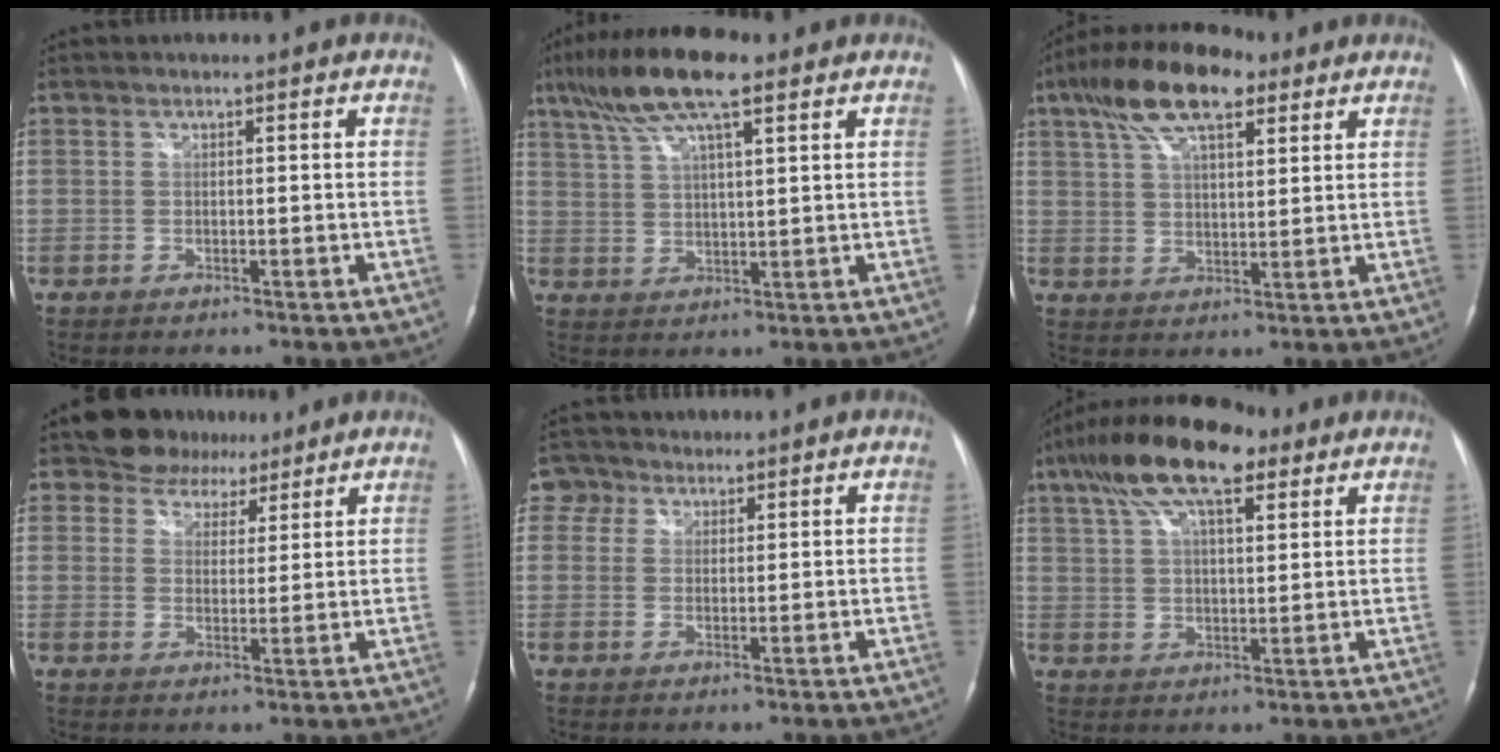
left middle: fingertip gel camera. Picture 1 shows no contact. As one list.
[{"total": 11.5, "force": [7.5, 2.1, 8.4], "torque": [-0.167, 0.020, 0.133]}, {"total": 13.2, "force": [8.0, 4.7, 9.5], "torque": [-0.184, 0.034, 0.144]}, {"total": 6.3, "force": [4.9, 3.9, -0.1], "torque": [0.008, 0.001, 0.069]}, {"total": 3.6, "force": [2.2, 2.8, -0.3], "torque": [0.009, 0.012, 0.036]}, {"total": 14.4, "force": [9.0, 4.8, 10.3], "torque": [-0.206, 0.038, 0.162]}]